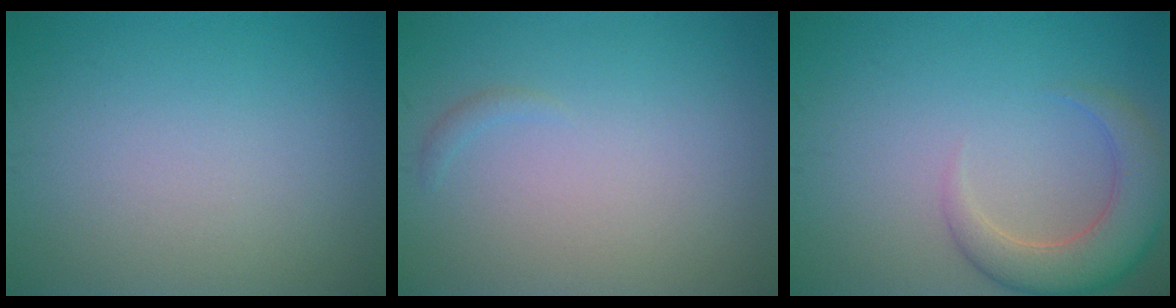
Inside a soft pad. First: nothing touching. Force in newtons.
{"total": 0.6, "press": 0.6, "slide": 0.1}
{"total": 5.2, "press": 5.2, "slide": 0.5}